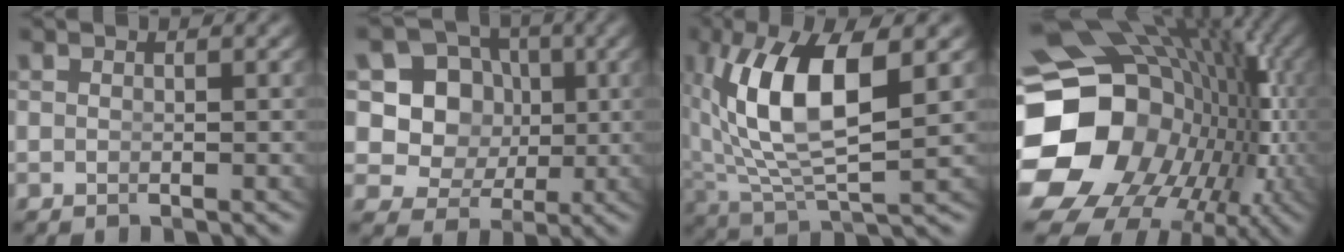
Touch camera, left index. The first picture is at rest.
{"total": 13.6, "force": [1.3, 12.2, 5.9], "torque": [-0.147, -0.041, 0.023]}
{"total": 9.3, "force": [1.5, 3.9, 8.4], "torque": [-0.174, -0.013, 0.043]}
{"total": 26.2, "force": [-3.1, 19.3, 17.4], "torque": [-0.304, -0.071, -0.034]}